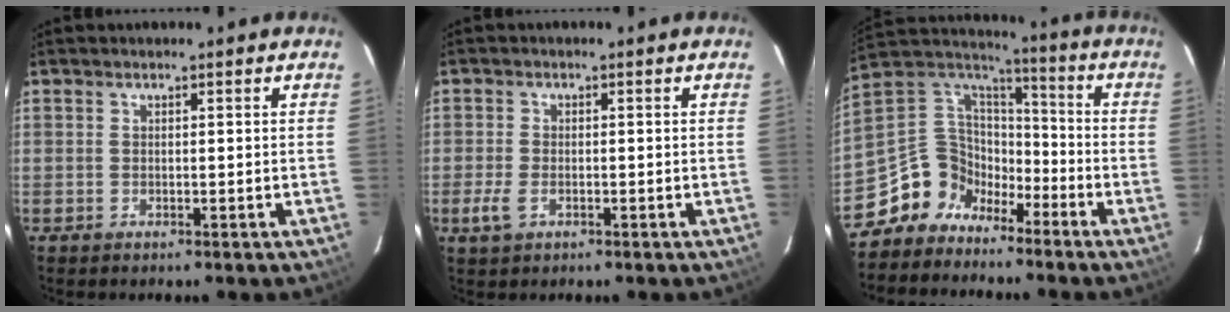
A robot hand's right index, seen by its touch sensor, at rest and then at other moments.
{"total": 3.5, "force": [-1.5, 1.9, 2.5], "torque": [-0.059, -0.004, -0.027]}
{"total": 12.0, "force": [-8.6, 7.8, 2.8], "torque": [-0.079, 0.044, -0.167]}